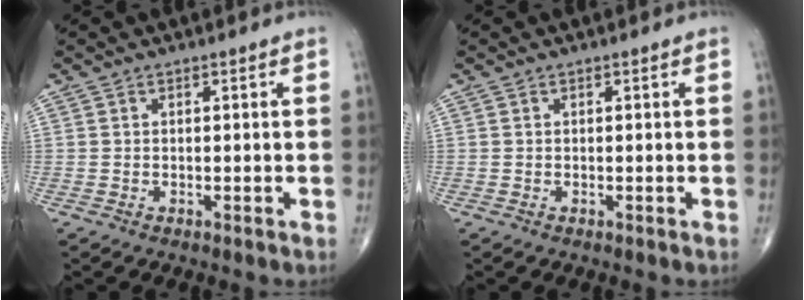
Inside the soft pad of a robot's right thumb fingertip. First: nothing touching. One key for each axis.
{"total": 0.0}